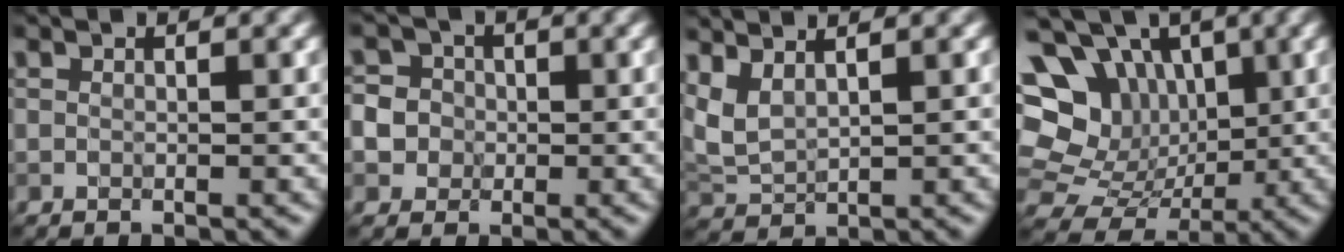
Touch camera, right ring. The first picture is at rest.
{"total": 6.5, "force": [-0.5, 6.1, 2.0], "torque": [-0.034, 0.022, -0.030]}
{"total": 3.1, "force": [1.9, 1.1, 2.1], "torque": [-0.061, 0.007, 0.046]}
{"total": 14.3, "force": [3.3, 12.2, 6.6], "torque": [-0.158, 0.035, 0.042]}